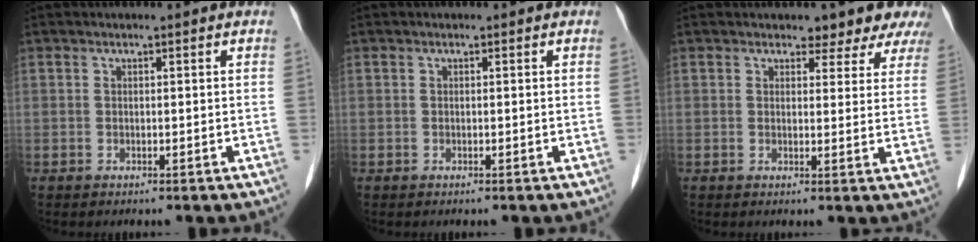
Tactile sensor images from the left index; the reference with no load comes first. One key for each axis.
{"total": 0.0}
{"total": 5.9, "fx": 5.4, "fy": 2.1, "fz": 1.0, "tx": 0.002, "ty": -0.005, "tz": 0.042}